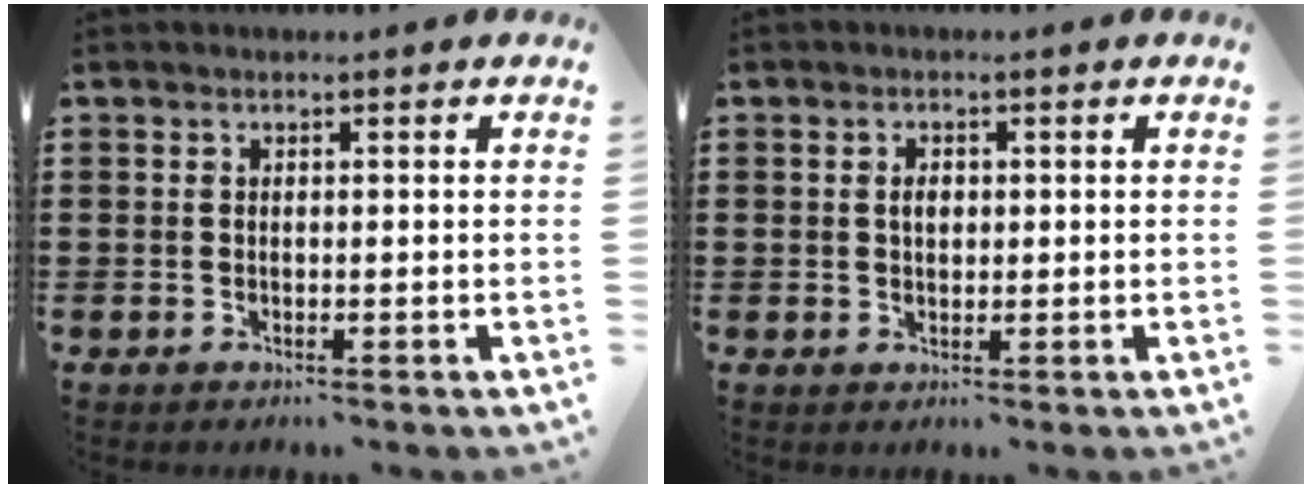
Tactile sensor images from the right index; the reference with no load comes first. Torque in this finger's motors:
{"motor_torque": [1.08, 1.06, 0.23, 0.05]}